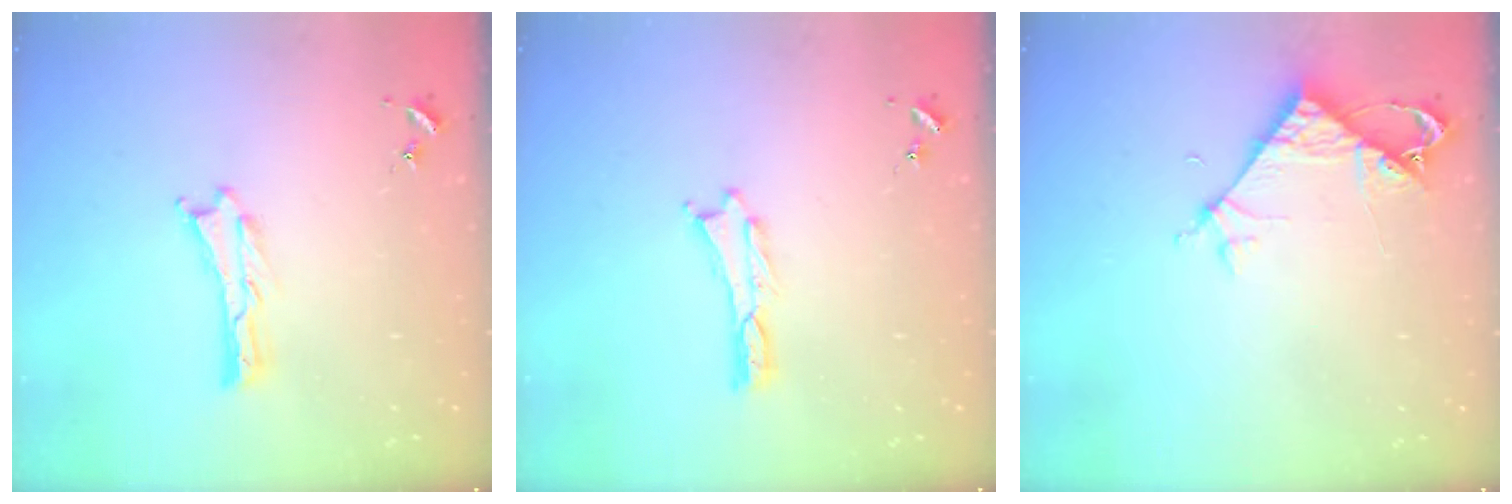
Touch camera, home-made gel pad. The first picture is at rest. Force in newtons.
{"total": 0.0}
{"total": 5.1, "press": 5.0, "slide": 0.4}